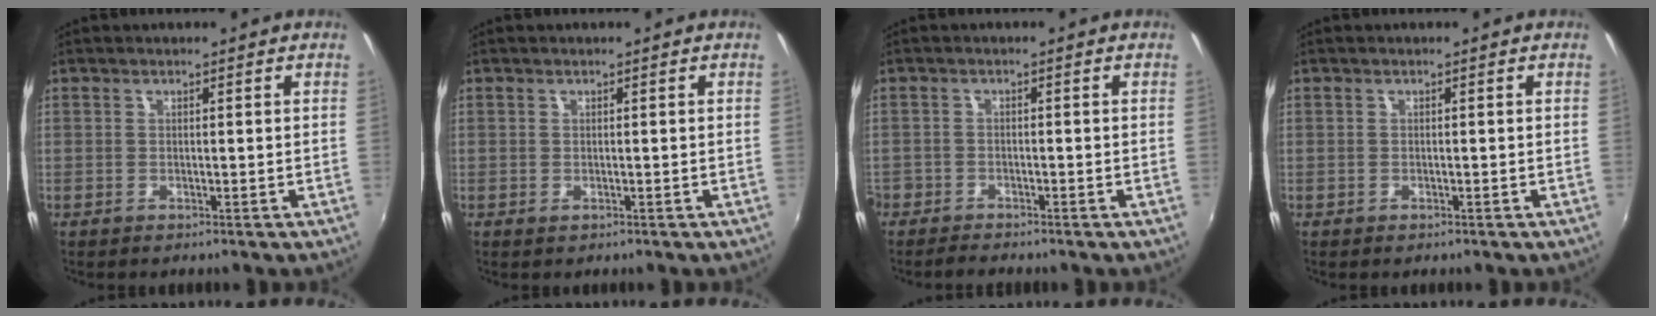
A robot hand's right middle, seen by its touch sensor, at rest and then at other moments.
{"total": 0.0}
{"total": 2.8, "force": [-2.7, 0.9, 0.3], "torque": [-0.022, -0.009, -0.054]}
{"total": 0.0}